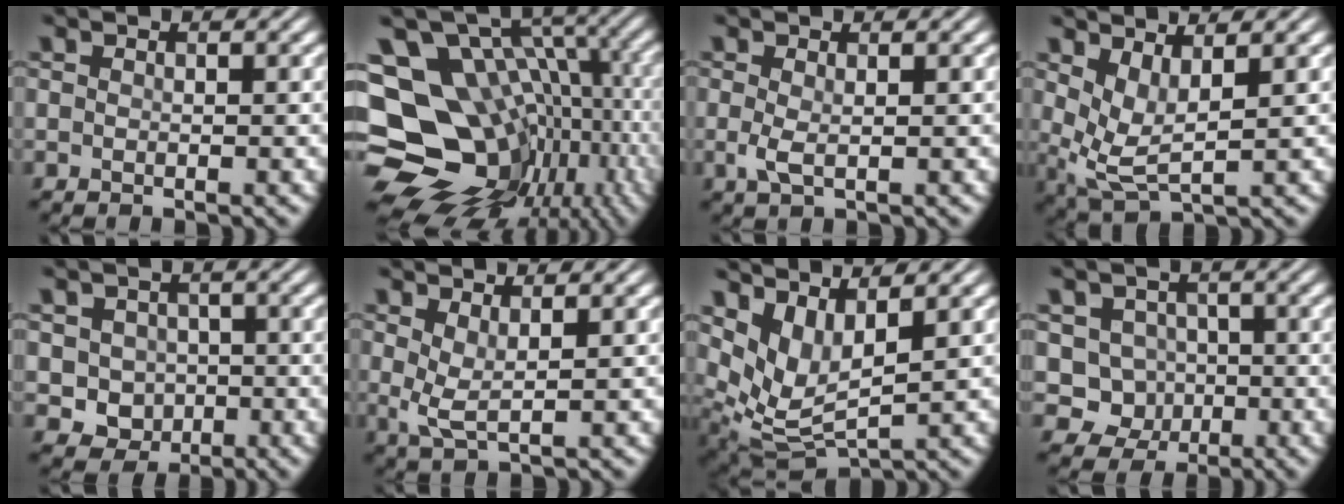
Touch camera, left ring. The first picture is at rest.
{"total": 16.4, "force": [-3.2, 12.2, 10.5], "torque": [-0.184, -0.005, -0.019]}
{"total": 1.5, "force": [0.0, 0.4, 1.5], "torque": [-0.034, -0.002, -0.001]}
{"total": 3.5, "force": [1.4, 1.3, 2.9], "torque": [-0.068, -0.012, 0.033]}
{"total": 3.4, "force": [-0.5, 3.0, 1.4], "torque": [-0.017, -0.002, -0.009]}
{"total": 2.3, "force": [0.9, 0.6, 2.0], "torque": [-0.045, -0.006, 0.019]}
{"total": 5.7, "force": [2.8, 2.5, 4.3], "torque": [-0.101, -0.015, 0.064]}
{"total": 3.8, "force": [-0.4, 3.6, 1.3], "torque": [-0.001, -0.002, -0.019]}